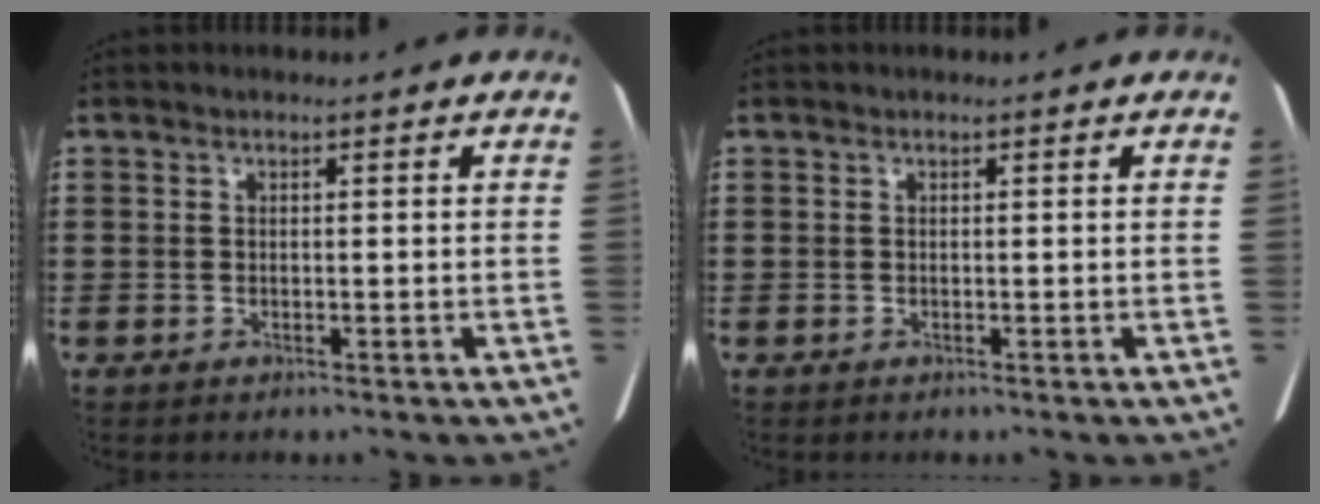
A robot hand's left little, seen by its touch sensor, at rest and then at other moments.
{"total": 0.0}